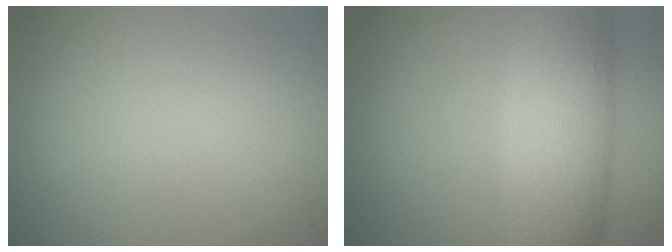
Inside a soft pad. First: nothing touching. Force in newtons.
{"total": 8.4, "press": 8.4, "slide": 0.2}